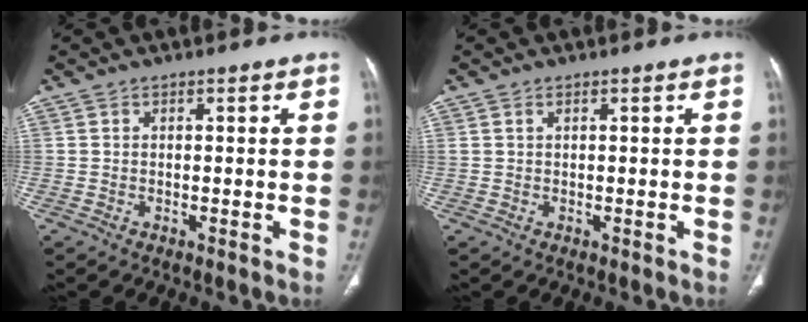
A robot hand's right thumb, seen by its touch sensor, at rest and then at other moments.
{"total": 0.7, "force": [0.4, 0.3, 0.4], "torque": [-0.009, 0.004, 0.011]}